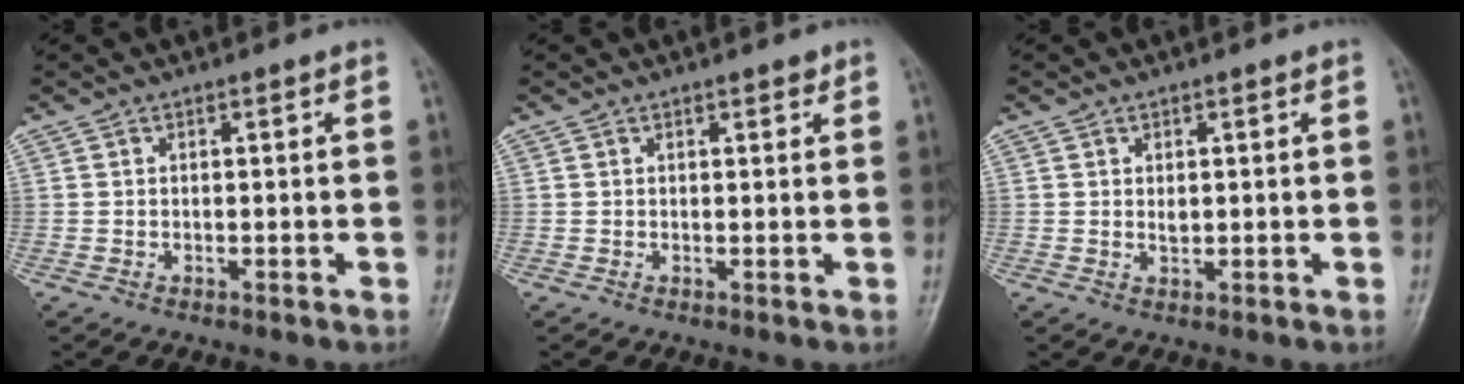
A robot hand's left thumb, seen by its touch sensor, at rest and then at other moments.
{"total": 1.2, "force": [0.8, 0.5, 0.7], "torque": [-0.003, -0.003, 0.009]}
{"total": 1.5, "force": [0.3, 0.9, 1.1], "torque": [-0.016, -0.004, 0.007]}